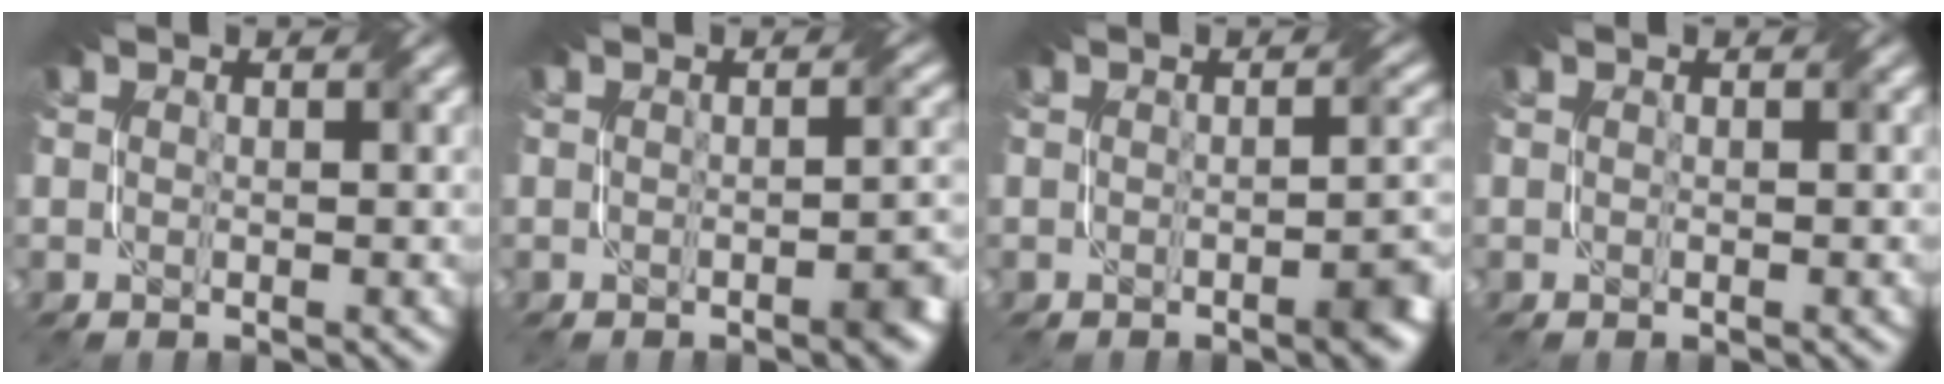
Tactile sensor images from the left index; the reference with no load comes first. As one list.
[{"total": 2.5, "force": [-1.1, 0.7, 2.2], "torque": [-0.022, 0.002, -0.016]}, {"total": 3.1, "force": [-1.2, 0.8, 2.7], "torque": [-0.027, 0.002, -0.018]}, {"total": 0.0}]